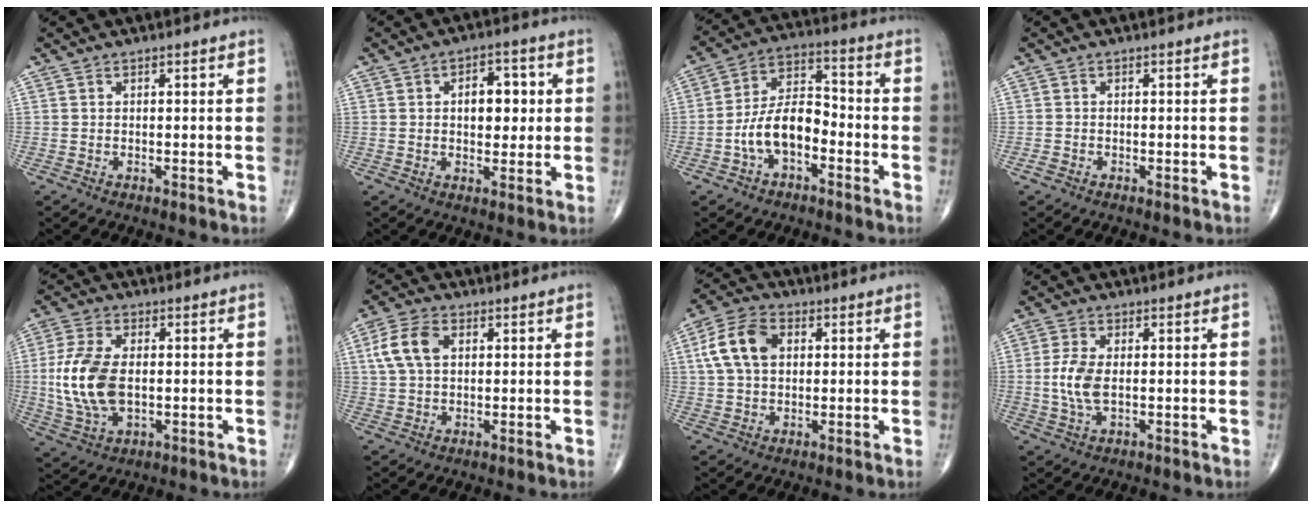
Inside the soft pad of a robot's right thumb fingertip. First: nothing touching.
{"total": 7.5, "force": [1.1, 4.5, 5.9], "torque": [-0.052, 0.005, 0.014]}
{"total": 10.5, "force": [-3.7, 5.9, 7.9], "torque": [-0.135, 0.045, -0.074]}
{"total": 1.0, "force": [-0.6, 0.6, 0.6], "torque": [-0.013, -0.001, -0.013]}
{"total": 13.2, "force": [-0.2, 7.6, 10.8], "torque": [-0.231, -0.002, 0.000]}
{"total": 7.8, "force": [2.0, 4.9, 5.6], "torque": [-0.113, 0.010, 0.037]}
{"total": 10.3, "force": [2.2, 6.9, 7.3], "torque": [-0.135, 0.015, 0.035]}
{"total": 6.2, "force": [-0.1, 3.2, 5.3], "torque": [-0.126, 0.000, -0.003]}